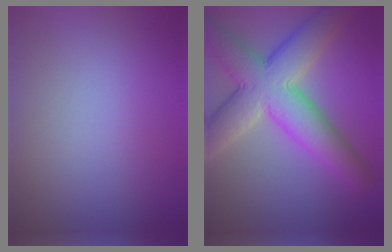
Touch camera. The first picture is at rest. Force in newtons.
{"total": 9.9, "press": 9.8, "slide": 0.6}